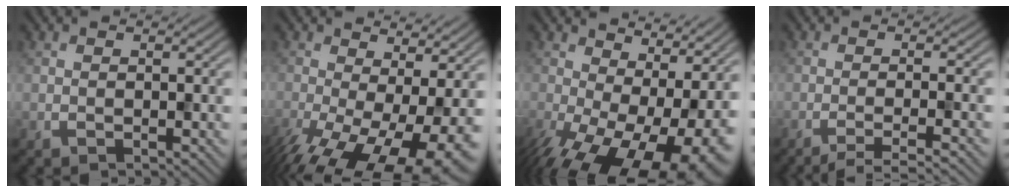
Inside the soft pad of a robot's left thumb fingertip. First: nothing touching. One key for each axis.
{"total": 14.9, "fx": -6.5, "fy": 6.2, "fz": 11.9, "tx": -0.208, "ty": -0.037, "tz": -0.082}
{"total": 17.0, "fx": -4.2, "fy": 9.3, "fz": 13.7, "tx": -0.210, "ty": -0.056, "tz": -0.024}
{"total": 3.5, "fx": -2.1, "fy": 0.6, "fz": 2.7, "tx": -0.022, "ty": 0.004, "tz": -0.047}